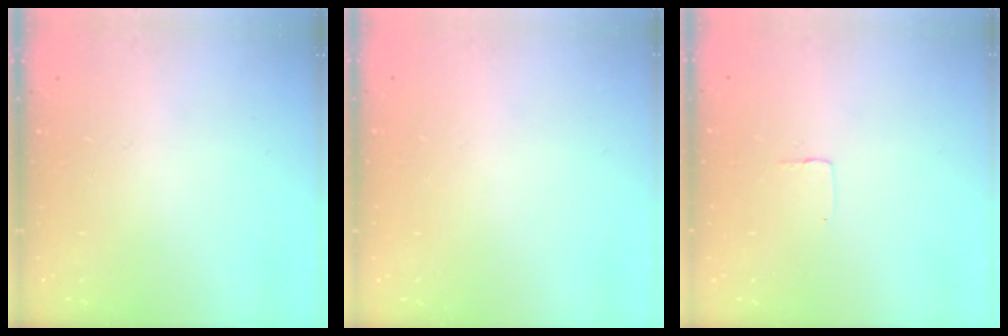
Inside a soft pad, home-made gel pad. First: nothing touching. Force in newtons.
{"total": 0.0}
{"total": 2.5, "press": 2.5, "slide": 0.1}